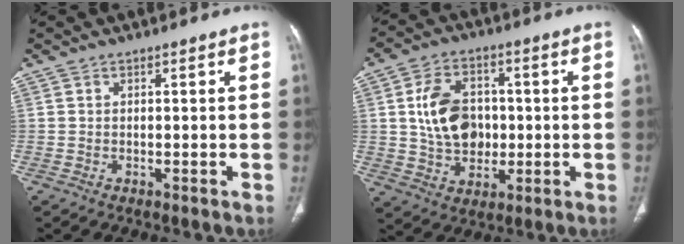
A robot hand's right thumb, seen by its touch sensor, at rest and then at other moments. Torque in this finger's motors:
{"motor_torque": [-0.39, 0.74, 0.76, 0.52, 0.11]}